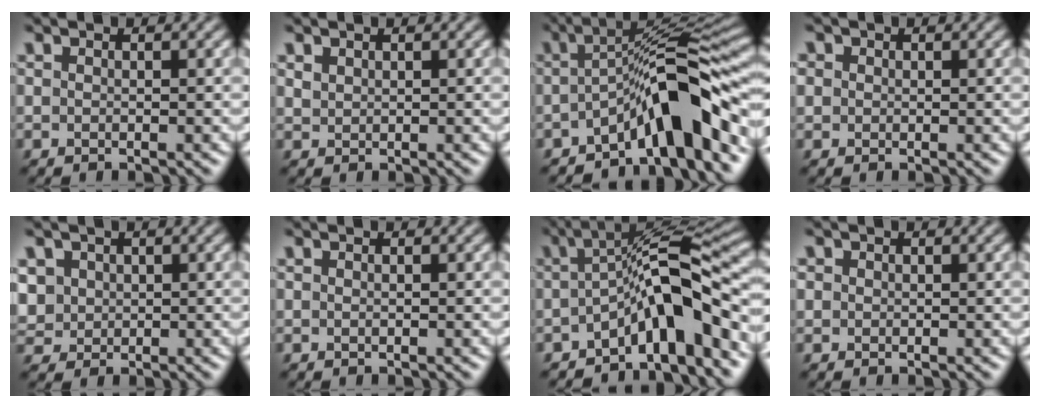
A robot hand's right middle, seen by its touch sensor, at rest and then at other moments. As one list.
[{"total": 0.8, "force": [0.6, 0.4, 0.2], "torque": [-0.008, -0.003, 0.018]}, {"total": 8.6, "force": [-3.9, 1.8, 7.4], "torque": [-0.089, 0.016, -0.072]}, {"total": 1.0, "force": [0.3, 0.9, 0.2], "torque": [0.000, -0.002, 0.000]}, {"total": 3.0, "force": [0.9, 2.7, 1.0], "torque": [-0.041, 0.004, 0.028]}, {"total": 0.0}, {"total": 8.0, "force": [-3.0, 2.0, 7.1], "torque": [-0.094, 0.016, -0.058]}, {"total": 0.5, "force": [0.1, 0.5, 0.0], "torque": [0.004, -0.001, 0.000]}]